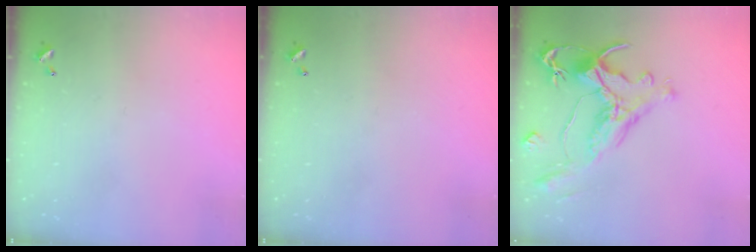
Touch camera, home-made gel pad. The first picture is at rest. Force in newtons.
{"total": 0.0}
{"total": 1.5, "press": 0.7, "slide": 1.3}